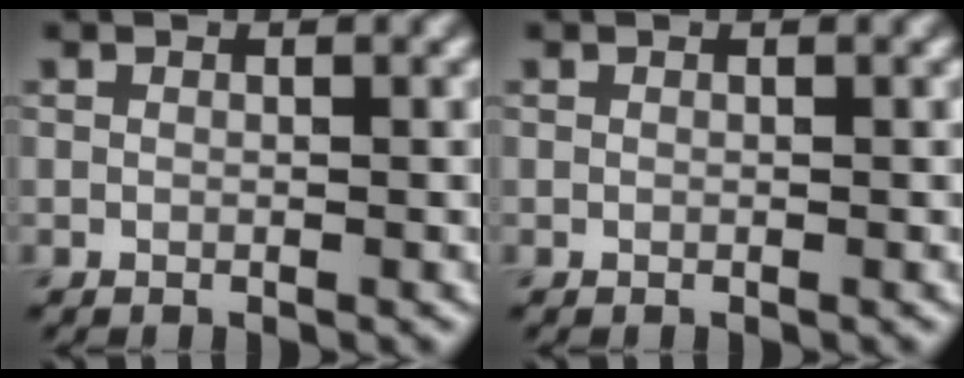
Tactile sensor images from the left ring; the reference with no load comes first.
{"total": 0.0}